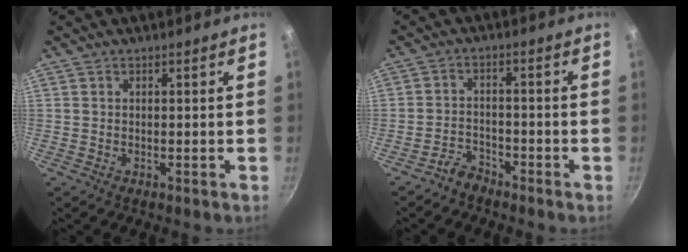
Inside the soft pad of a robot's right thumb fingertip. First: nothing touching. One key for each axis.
{"total": 3.3, "fx": -3.0, "fy": 1.3, "fz": 0.5, "tx": -0.001, "ty": 0.036, "tz": -0.056}